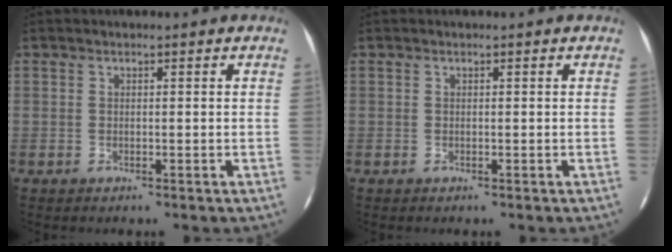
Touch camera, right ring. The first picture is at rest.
{"total": 0.0}